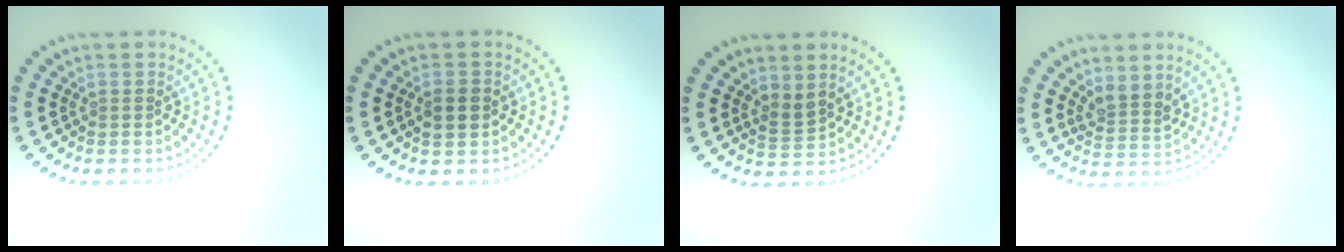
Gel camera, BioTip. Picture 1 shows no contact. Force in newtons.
{"total": 2.5, "press": 2.5, "slide": 0.2}
{"total": 1.6, "press": 1.2, "slide": 1.1}
{"total": 2.4, "press": 1.9, "slide": 1.5}